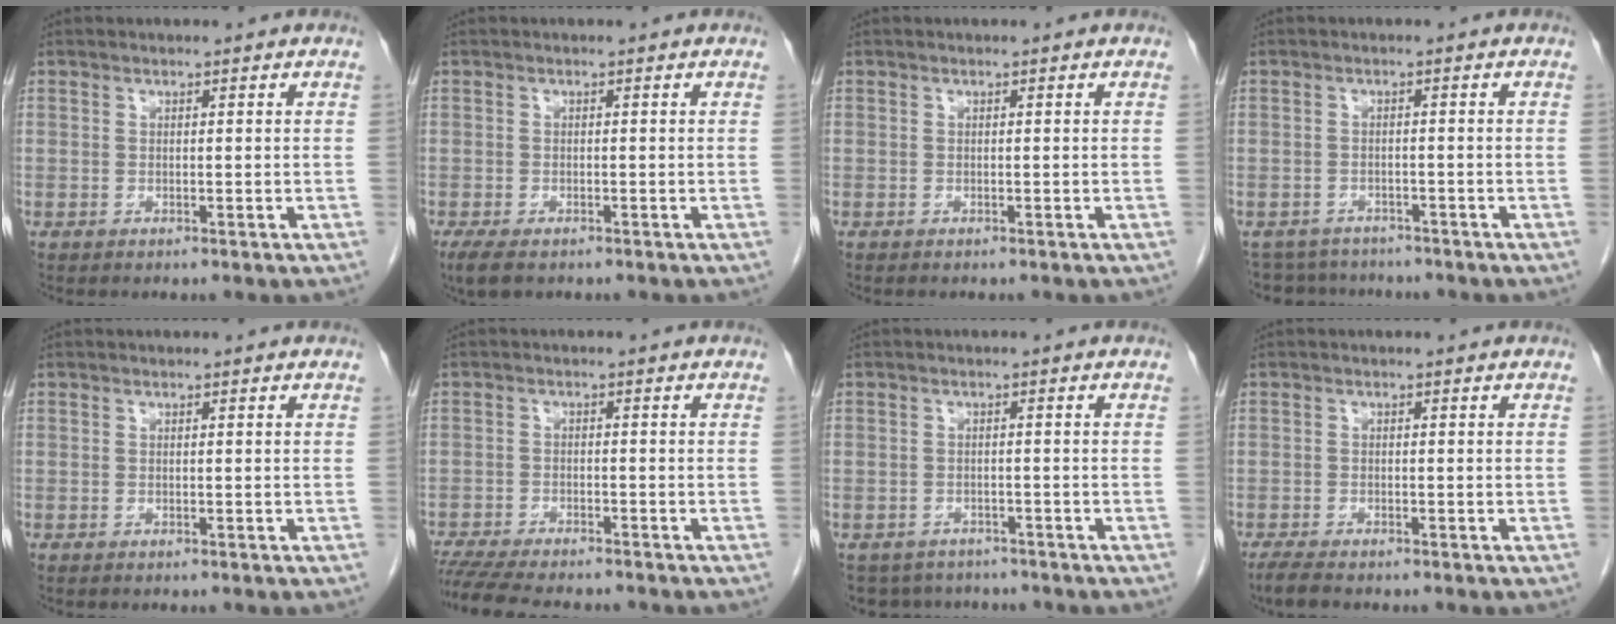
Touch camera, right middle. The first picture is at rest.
{"total": 3.8, "force": [-2.6, 1.5, 2.3], "torque": [-0.049, -0.011, -0.038]}
{"total": 1.1, "force": [-0.9, 0.4, 0.4], "torque": [-0.010, -0.002, -0.010]}
{"total": 6.3, "force": [-5.8, 2.4, 0.2], "torque": [-0.004, 0.006, -0.083]}
{"total": 0.0}
{"total": 11.7, "force": [-10.3, 2.1, 5.0], "torque": [-0.084, -0.014, -0.155]}
{"total": 6.6, "force": [-5.9, 2.9, 0.5], "torque": [-0.007, 0.006, -0.079]}
{"total": 3.0, "force": [-2.5, 0.6, 1.6], "torque": [-0.036, -0.009, -0.039]}